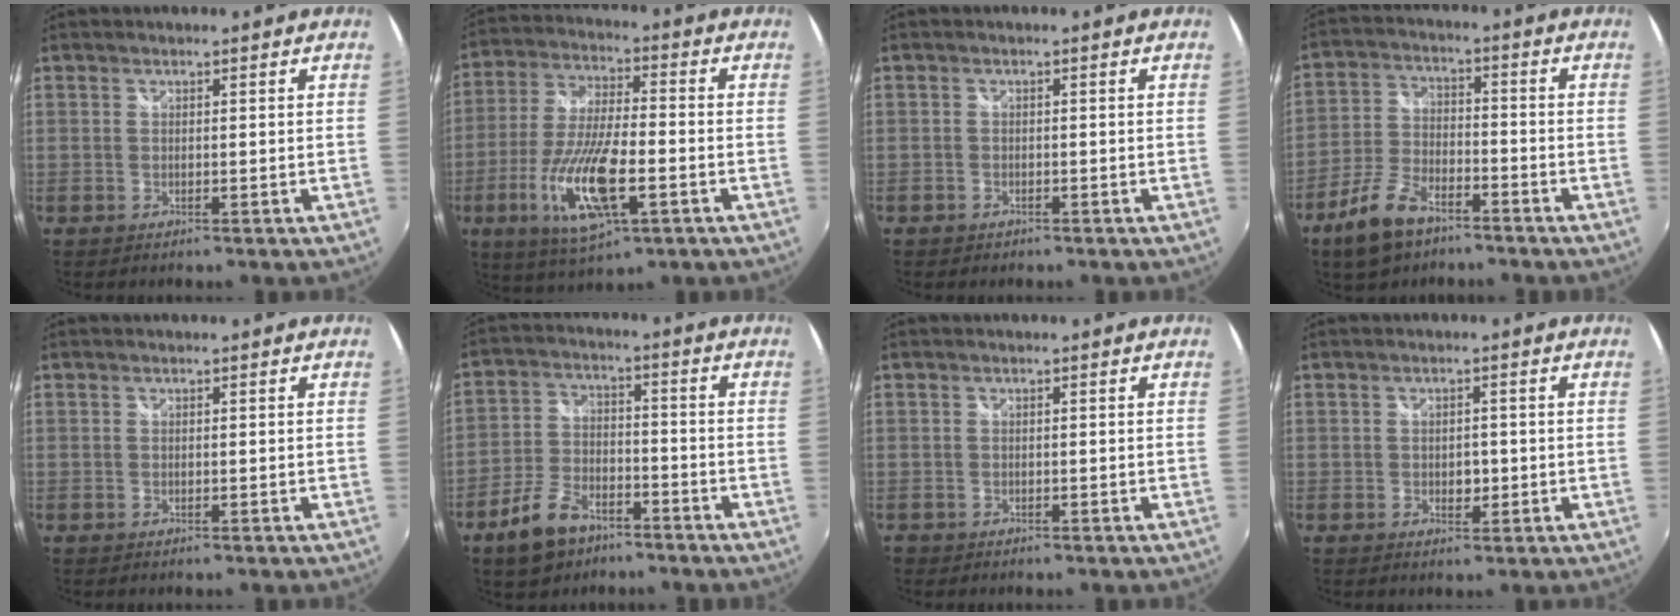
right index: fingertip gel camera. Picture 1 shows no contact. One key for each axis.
{"total": 16.1, "fx": -5.7, "fy": 5.1, "fz": 14.2, "tx": -0.298, "ty": -0.020, "tz": -0.103}
{"total": 1.5, "fx": -1.0, "fy": 1.0, "fz": 0.3, "tx": -0.010, "ty": 0.001, "tz": -0.015}
{"total": 10.2, "fx": -7.0, "fy": 4.6, "fz": 5.8, "tx": -0.134, "ty": 0.000, "tz": -0.131}
{"total": 0.0}
{"total": 9.7, "fx": -6.5, "fy": 5.1, "fz": 5.0, "tx": -0.119, "ty": 0.008, "tz": -0.115}
{"total": 1.0, "fx": -0.7, "fy": 0.8, "fz": 0.0, "tx": -0.005, "ty": 0.002, "tz": -0.010}
{"total": 2.4, "fx": -0.4, "fy": 1.7, "fz": 1.6, "tx": -0.024, "ty": 0.001, "tz": -0.007}